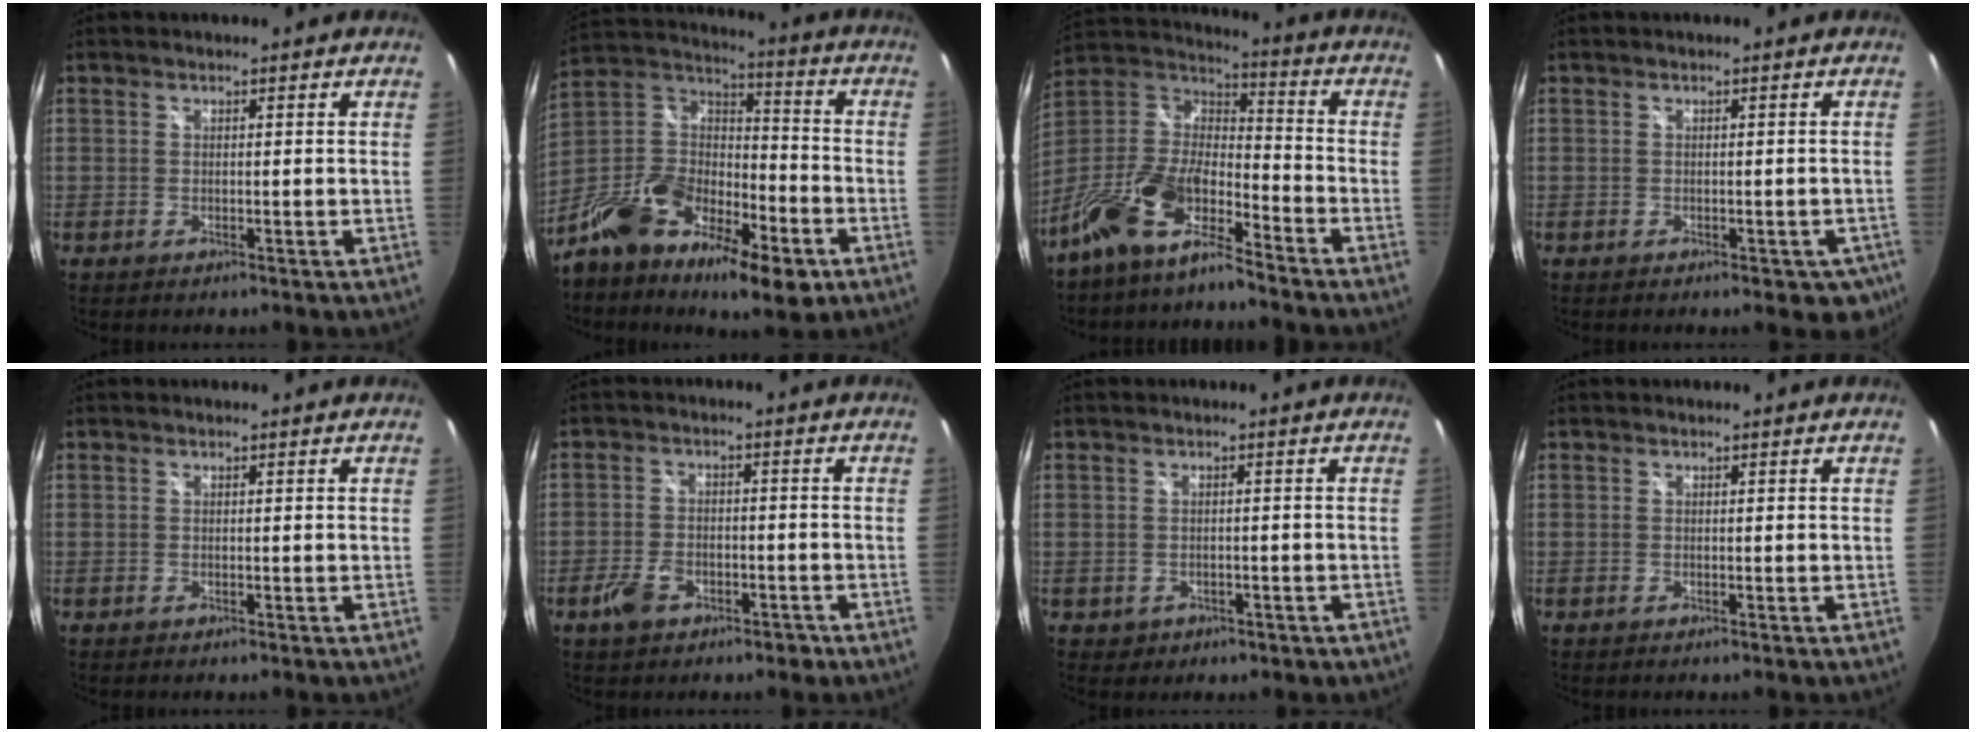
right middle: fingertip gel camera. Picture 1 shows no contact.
{"total": 20.1, "force": [-10.7, 9.2, 14.3], "torque": [-0.274, -0.011, -0.193]}
{"total": 14.2, "force": [-10.1, 5.0, 8.6], "torque": [-0.183, 0.000, -0.201]}
{"total": 6.2, "force": [-3.5, 3.4, 3.9], "torque": [-0.056, -0.013, -0.037]}
{"total": 0.0}
{"total": 5.9, "force": [-3.5, 3.7, 3.1], "torque": [-0.070, 0.004, -0.051]}
{"total": 3.2, "force": [-1.0, 2.8, 1.1], "torque": [-0.032, 0.000, 0.000]}
{"total": 0.0}